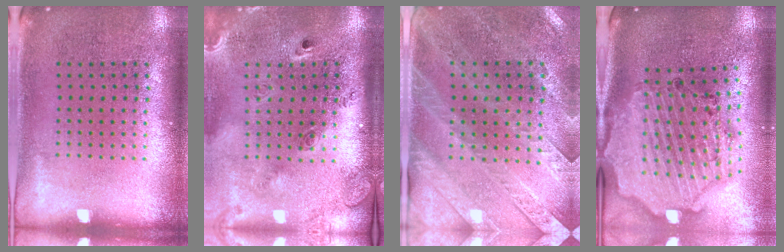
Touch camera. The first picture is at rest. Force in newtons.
{"total": 2.6, "press": 1.9, "slide": 1.8}
{"total": 3.0, "press": 2.6, "slide": 1.4}
{"total": 2.9, "press": 2.6, "slide": 1.2}